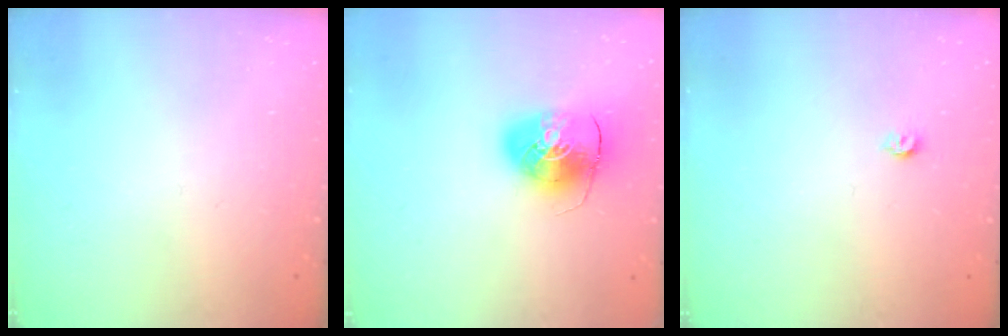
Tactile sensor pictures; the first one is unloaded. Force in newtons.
{"total": 10.0, "press": 9.9, "slide": 1.5}
{"total": 3.0, "press": 3.0, "slide": 0.5}